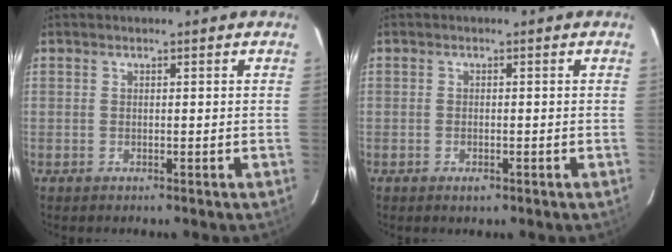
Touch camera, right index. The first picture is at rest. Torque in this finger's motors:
{"motor_torque": [0.26, -0.03, 0.07, 0.02]}